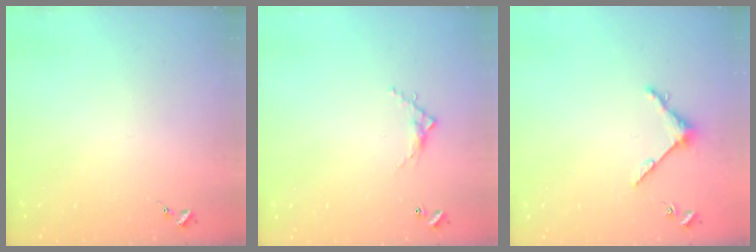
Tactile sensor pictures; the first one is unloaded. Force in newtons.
{"total": 5.2, "press": 5.2, "slide": 0.2}
{"total": 4.8, "press": 4.8, "slide": 0.6}